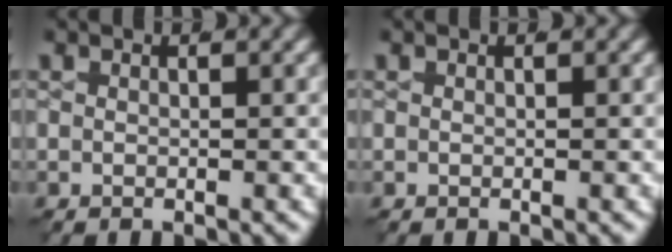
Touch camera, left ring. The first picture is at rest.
{"total": 0.0}